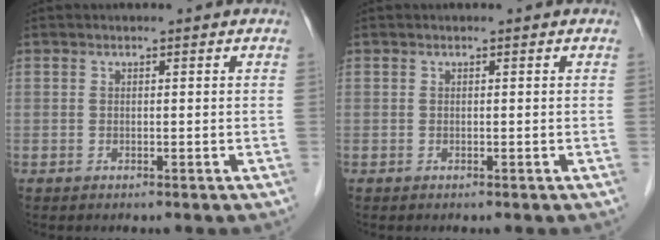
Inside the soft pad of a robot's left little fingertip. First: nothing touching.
{"total": 0.0}